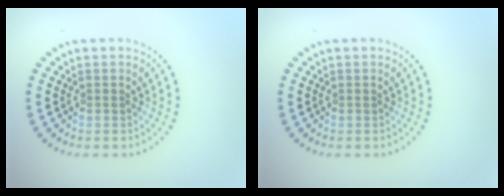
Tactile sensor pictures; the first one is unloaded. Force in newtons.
{"total": 0.0}